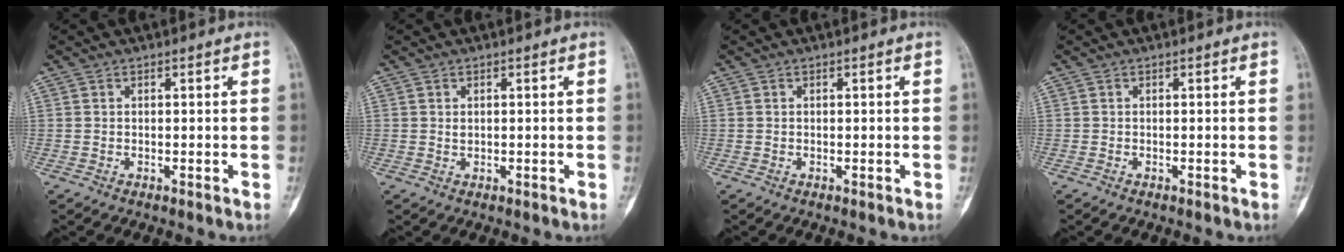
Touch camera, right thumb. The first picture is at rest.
{"total": 0.7, "force": [0.2, 0.5, 0.4], "torque": [-0.002, 0.000, 0.004]}
{"total": 0.0}
{"total": 0.0}